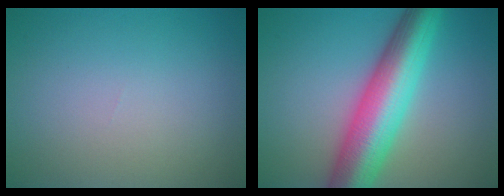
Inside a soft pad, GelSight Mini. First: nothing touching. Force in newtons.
{"total": 9.8, "press": 9.8, "slide": 0.2}